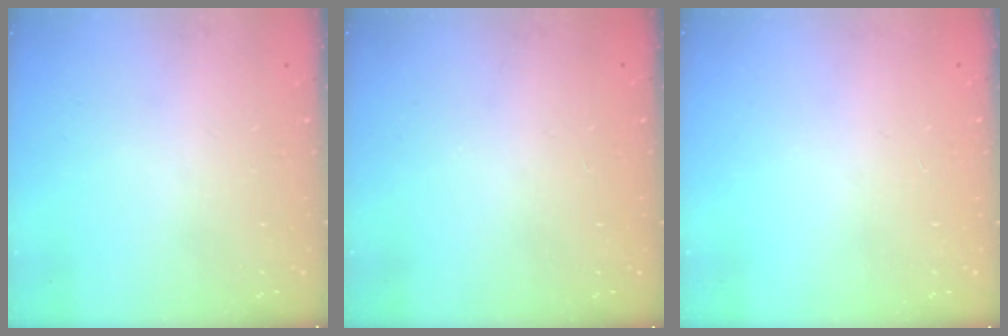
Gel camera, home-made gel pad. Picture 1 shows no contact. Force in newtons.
{"total": 0.0}
{"total": 0.0}